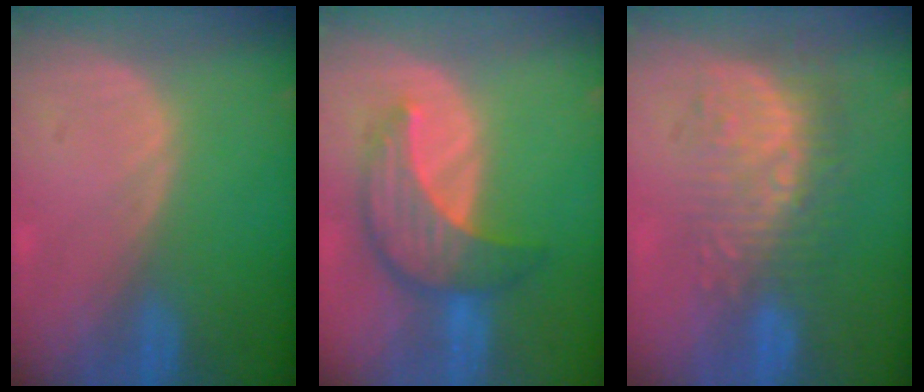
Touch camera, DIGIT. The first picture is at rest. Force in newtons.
{"total": 7.8, "press": 7.5, "slide": 2.3}
{"total": 9.5, "press": 8.5, "slide": 4.3}